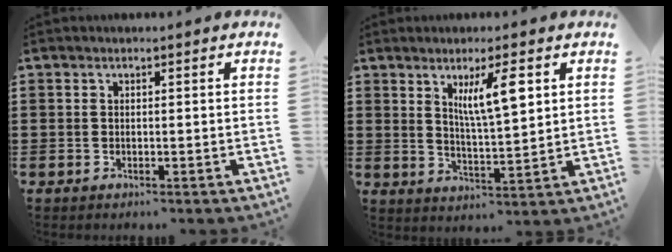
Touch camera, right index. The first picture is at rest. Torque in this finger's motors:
{"motor_torque": [1.06, 0.48, 0.35, 0.14]}